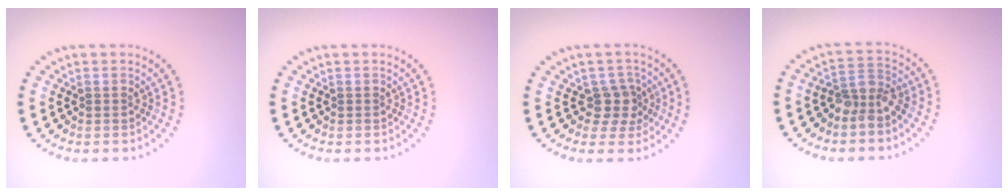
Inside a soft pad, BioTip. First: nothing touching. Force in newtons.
{"total": 0.0}
{"total": 2.4, "press": 2.0, "slide": 1.4}
{"total": 2.8, "press": 2.2, "slide": 1.7}